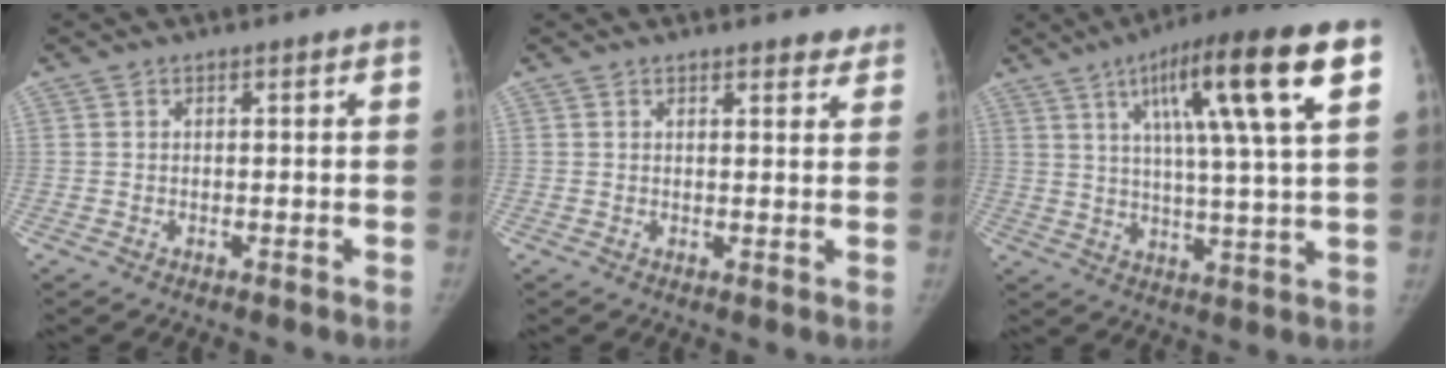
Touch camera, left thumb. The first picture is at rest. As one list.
[{"total": 3.7, "force": [3.1, 1.3, 1.4], "torque": [0.010, -0.012, 0.035]}, {"total": 18.9, "force": [7.8, 2.4, 17.0], "torque": [-0.259, -0.010, 0.115]}]